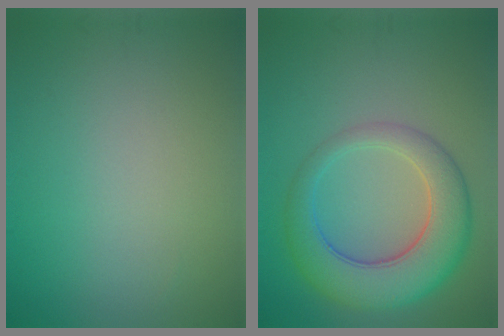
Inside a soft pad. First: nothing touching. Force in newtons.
{"total": 7.5, "press": 7.5, "slide": 0.2}